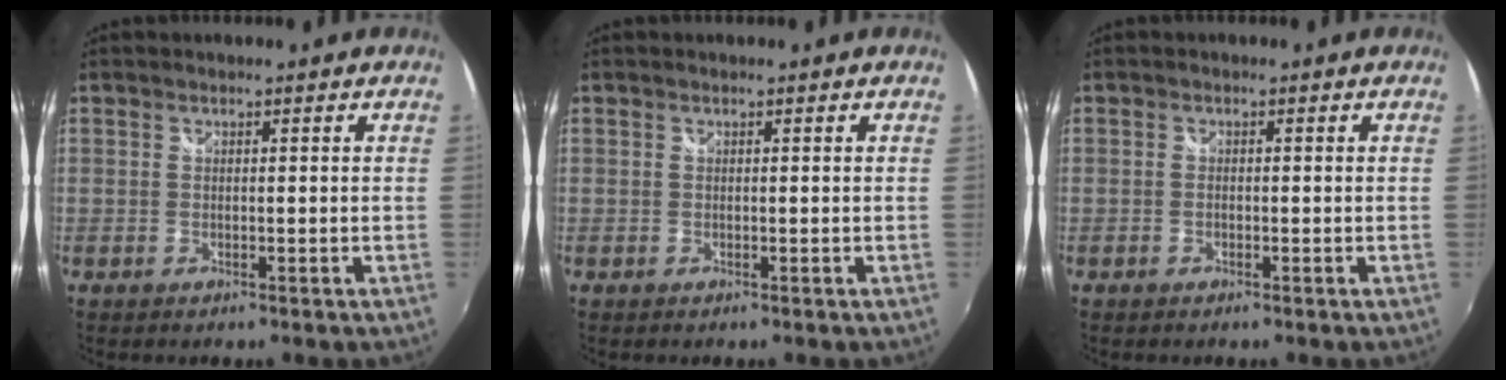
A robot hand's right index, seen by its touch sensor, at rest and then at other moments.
{"total": 0.0}
{"total": 0.7, "force": [-0.3, 0.4, 0.5], "torque": [-0.011, 0.000, -0.007]}